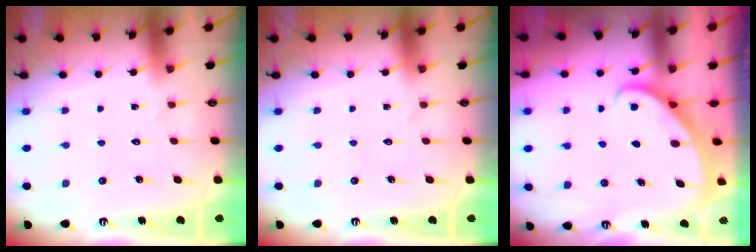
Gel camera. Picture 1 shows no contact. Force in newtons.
{"total": 0.0}
{"total": 2.1, "press": 2.1, "slide": 0.2}